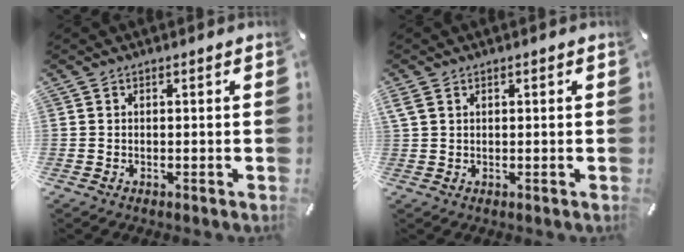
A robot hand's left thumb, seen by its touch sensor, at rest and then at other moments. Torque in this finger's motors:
{"motor_torque": [2.29, 2.17, 1.88, -0.89, 0.32]}